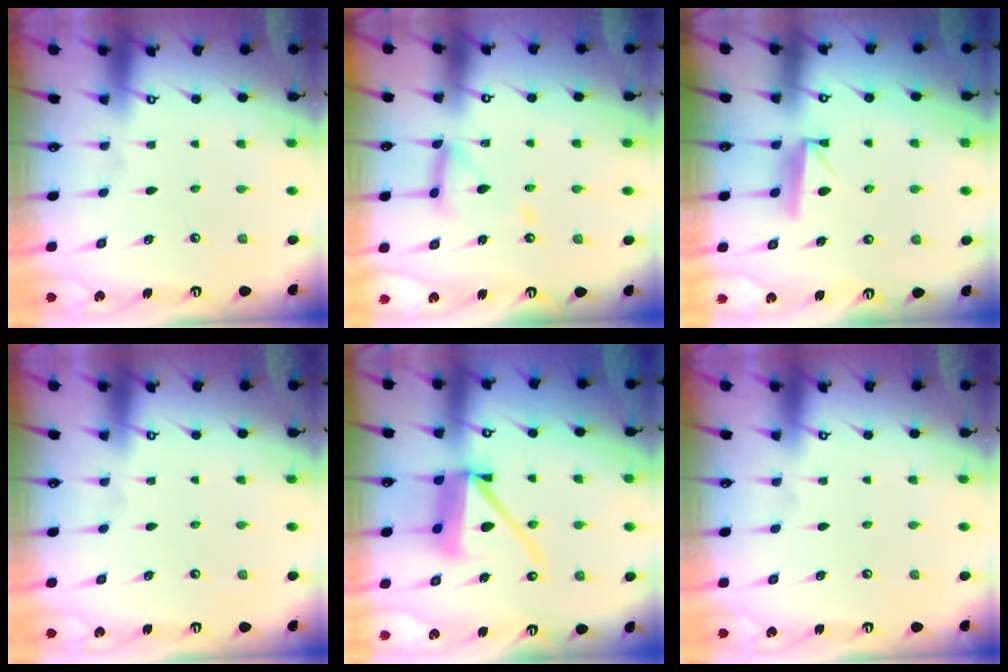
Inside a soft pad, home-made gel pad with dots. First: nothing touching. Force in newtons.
{"total": 11.4, "press": 11.3, "slide": 1.2}
{"total": 8.0, "press": 8.0, "slide": 0.6}
{"total": 0.0}
{"total": 13.0, "press": 12.9, "slide": 1.8}
{"total": 0.0}